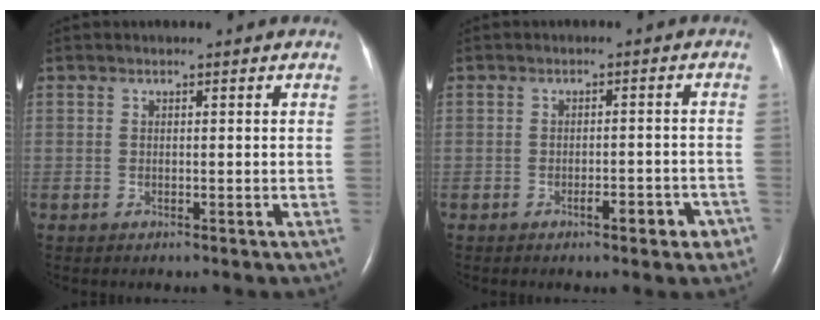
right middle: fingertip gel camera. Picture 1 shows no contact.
{"total": 3.9, "force": [-2.4, 1.2, 2.9], "torque": [-0.033, 0.004, -0.030]}